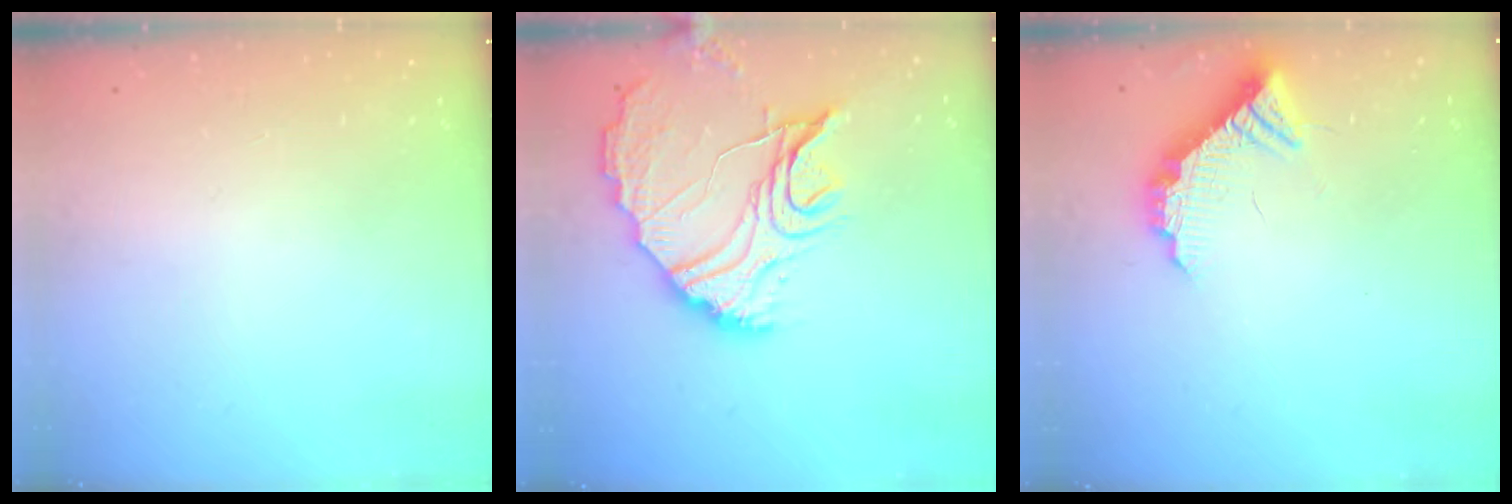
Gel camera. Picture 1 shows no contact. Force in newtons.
{"total": 17.9, "press": 17.9, "slide": 0.6}
{"total": 10.7, "press": 10.7, "slide": 0.3}